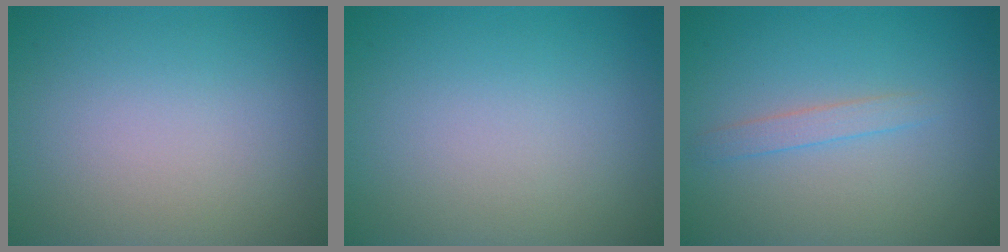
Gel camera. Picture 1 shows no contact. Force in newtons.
{"total": 0.0}
{"total": 1.3, "press": 1.3, "slide": 0.1}